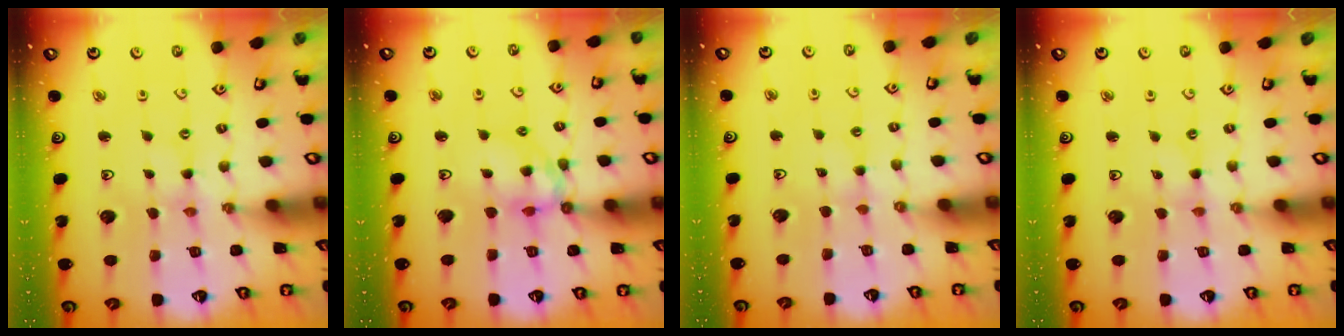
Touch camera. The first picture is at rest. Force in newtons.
{"total": 11.5, "press": 11.4, "slide": 1.4}
{"total": 2.5, "press": 2.5, "slide": 0.2}
{"total": 0.0}